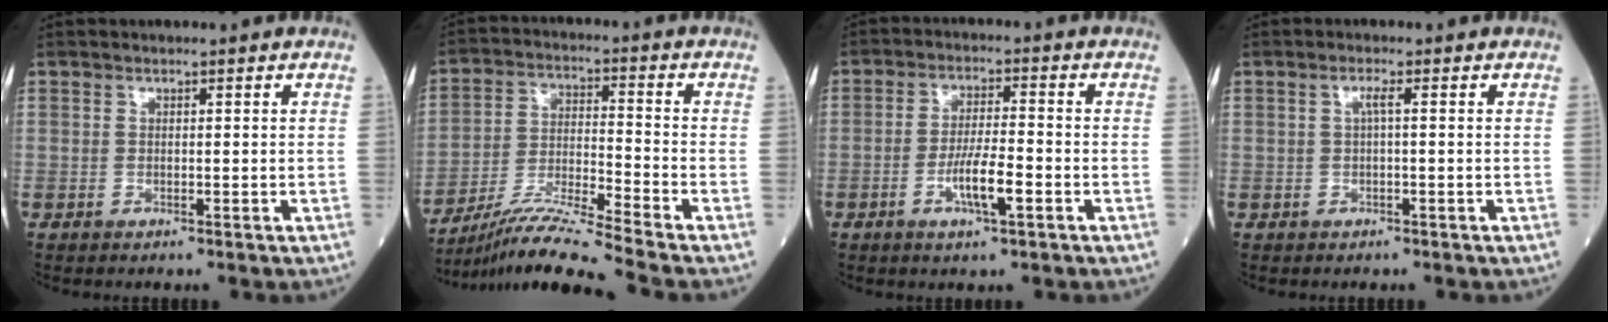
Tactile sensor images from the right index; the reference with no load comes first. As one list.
[{"total": 12.2, "force": [-10.5, -2.8, 5.5], "torque": [-0.099, -0.016, -0.189]}, {"total": 6.0, "force": [-2.3, 0.7, 5.5], "torque": [-0.106, -0.003, -0.041]}, {"total": 1.3, "force": [0.2, -0.1, 1.3], "torque": [-0.026, 0.003, 0.004]}]